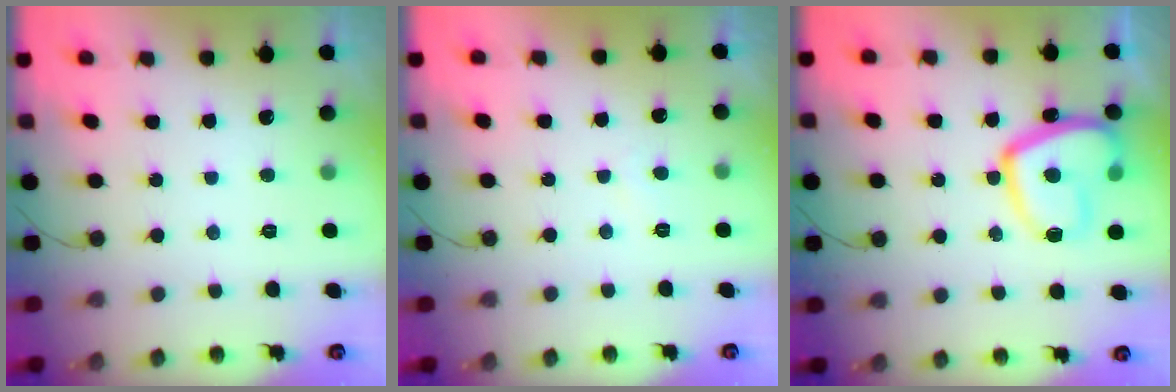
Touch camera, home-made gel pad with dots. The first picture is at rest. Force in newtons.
{"total": 1.8, "press": 1.8, "slide": 0.3}
{"total": 15.8, "press": 15.7, "slide": 1.5}